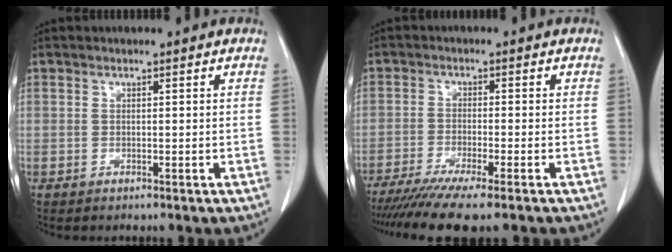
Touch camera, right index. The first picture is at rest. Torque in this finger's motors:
{"motor_torque": [1.09, -1.05, 0.75, 0.21]}